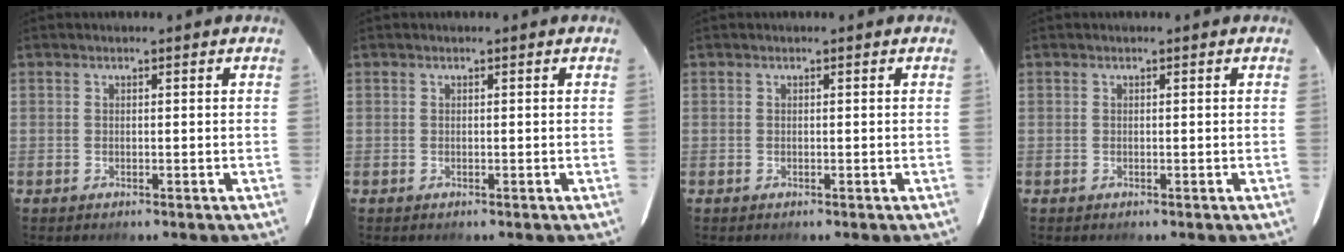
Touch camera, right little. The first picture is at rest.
{"total": 0.0}
{"total": 0.0}
{"total": 0.0}